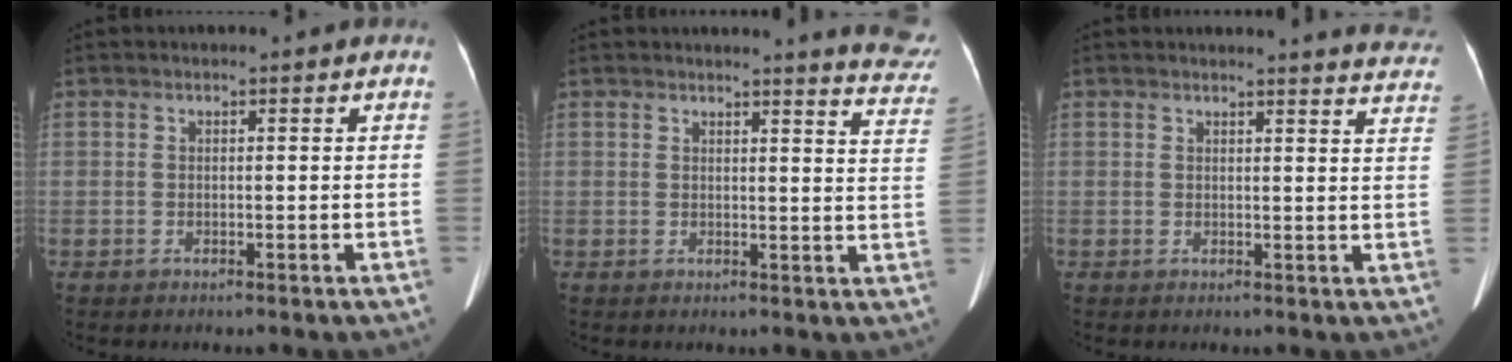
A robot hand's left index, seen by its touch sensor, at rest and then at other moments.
{"total": 9.2, "force": [9.0, -0.1, 1.8], "torque": [-0.002, -0.074, 0.068]}
{"total": 10.8, "force": [10.7, 0.6, 1.8], "torque": [0.004, -0.059, 0.084]}